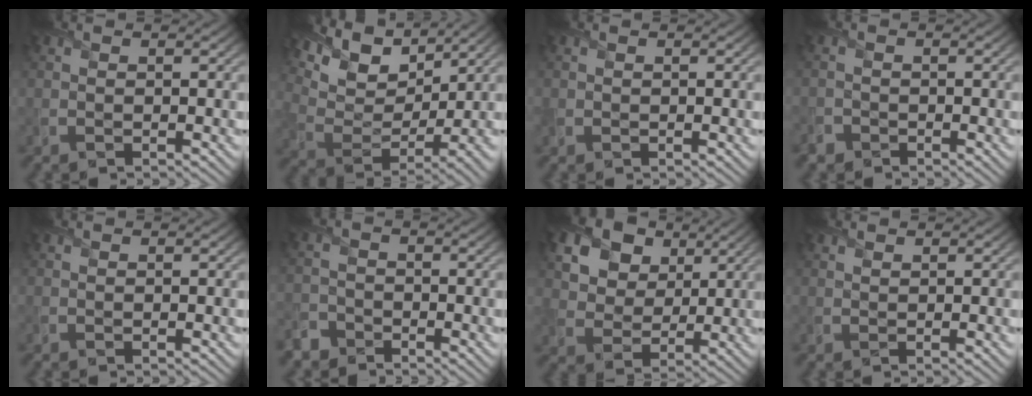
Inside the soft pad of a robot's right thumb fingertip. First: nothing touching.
{"total": 11.6, "force": [8.2, 4.6, 6.7], "torque": [-0.158, 0.012, 0.146]}
{"total": 0.9, "force": [0.0, 0.8, 0.2], "torque": [-0.008, -0.002, 0.000]}
{"total": 1.9, "force": [-1.6, 1.0, 0.1], "torque": [-0.002, -0.004, -0.039]}
{"total": 0.0}
{"total": 3.3, "force": [-2.9, 1.5, 0.5], "torque": [-0.009, -0.003, -0.069]}
{"total": 17.3, "force": [9.1, 12.5, 7.9], "torque": [-0.229, 0.030, 0.189]}
{"total": 0.6, "force": [0.6, 0.1, 0.1], "torque": [-0.004, 0.001, 0.013]}